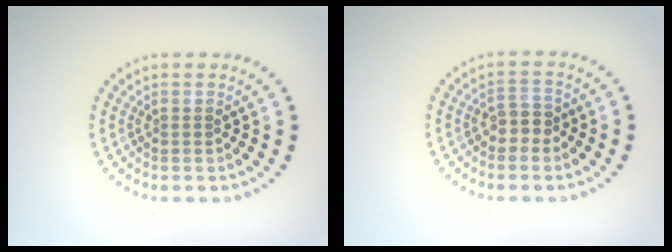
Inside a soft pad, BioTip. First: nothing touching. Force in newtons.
{"total": 1.9, "press": 1.8, "slide": 0.7}